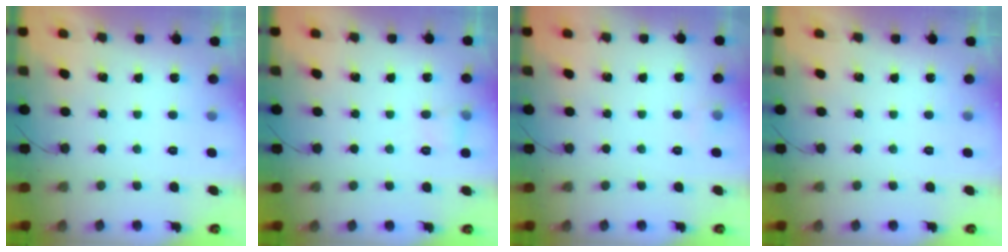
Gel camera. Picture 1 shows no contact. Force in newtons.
{"total": 5.3, "press": 5.1, "slide": 1.3}
{"total": 4.8, "press": 4.7, "slide": 1.2}
{"total": 0.0}